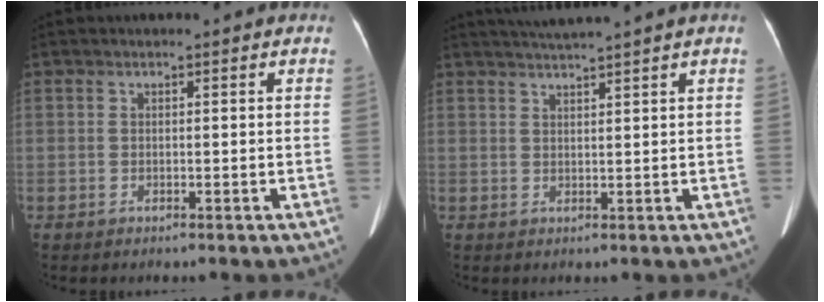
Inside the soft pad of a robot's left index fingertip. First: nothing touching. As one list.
[{"total": 4.2, "force": [3.6, -1.5, 1.6], "torque": [-0.024, 0.010, 0.065]}]